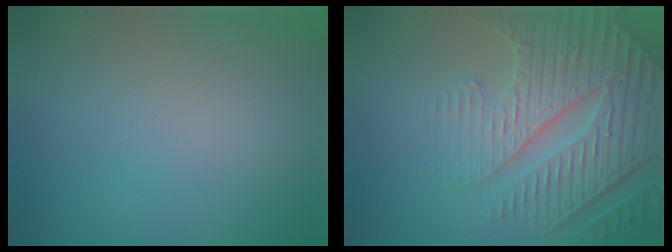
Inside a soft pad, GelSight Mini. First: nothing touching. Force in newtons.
{"total": 6.8, "press": 5.2, "slide": 4.3}